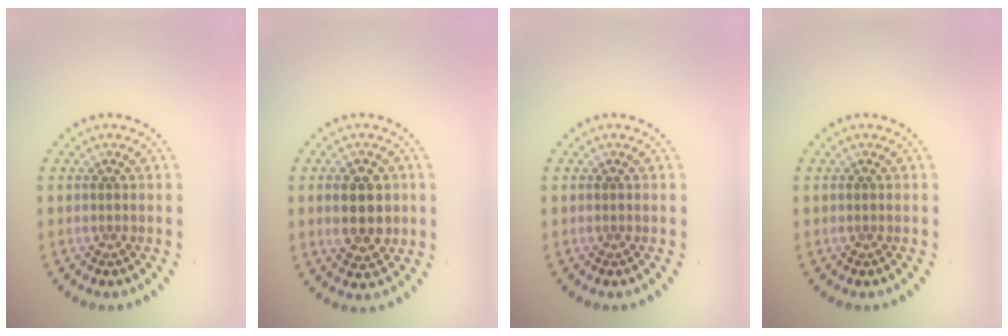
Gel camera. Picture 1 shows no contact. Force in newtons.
{"total": 4.1, "press": 4.1, "slide": 0.3}
{"total": 0.0}
{"total": 0.0}